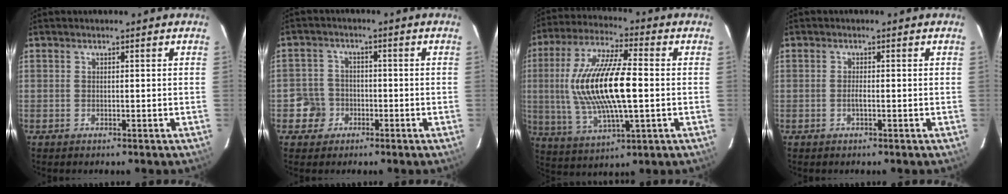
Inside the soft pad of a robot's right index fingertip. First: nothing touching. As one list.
[{"total": 4.8, "force": [-2.0, 4.3, 0.2], "torque": [-0.007, 0.019, -0.038]}, {"total": 18.4, "force": [0.1, 5.5, 17.6], "torque": [-0.345, 0.004, 0.007]}, {"total": 1.0, "force": [-0.4, 0.1, 1.0], "torque": [-0.020, -0.001, -0.008]}]